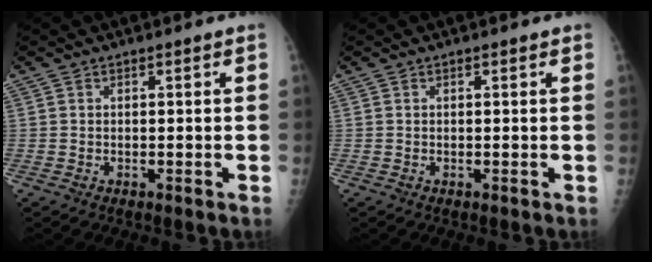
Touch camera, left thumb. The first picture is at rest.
{"total": 0.0}